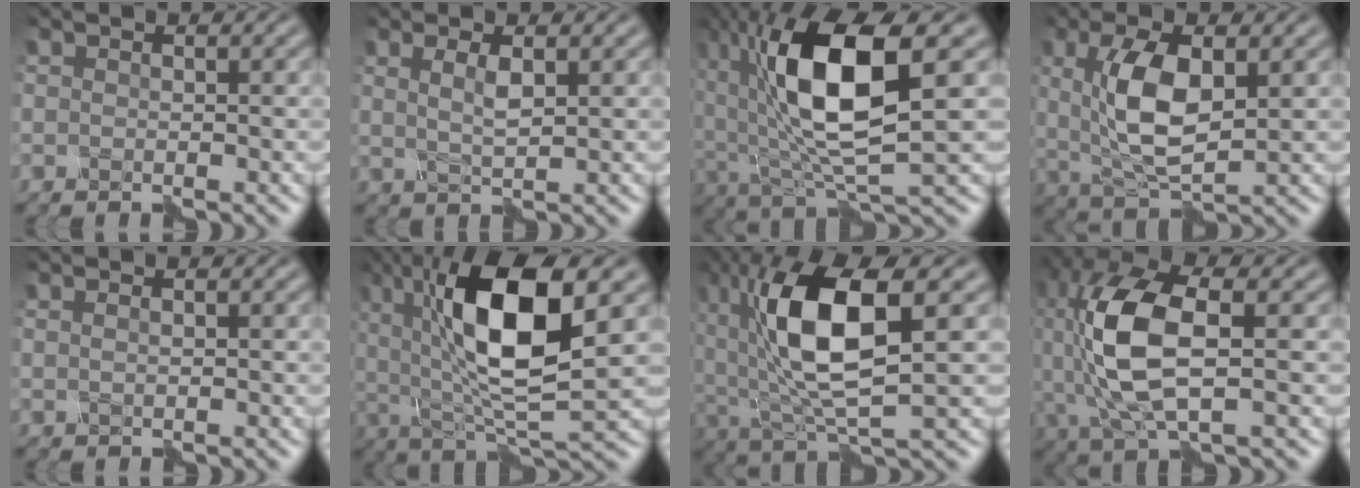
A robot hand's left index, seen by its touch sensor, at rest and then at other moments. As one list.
[{"total": 1.7, "force": [0.7, 0.3, 1.6], "torque": [-0.039, 0.002, 0.018]}, {"total": 12.1, "force": [1.7, 4.8, 11.0], "torque": [-0.206, 0.000, 0.034]}, {"total": 6.6, "force": [0.8, 2.7, 6.0], "torque": [-0.128, 0.001, 0.018]}, {"total": 0.6, "force": [0.5, 0.2, 0.4], "torque": [-0.005, 0.001, 0.005]}, {"total": 11.9, "force": [2.4, 3.7, 11.1], "torque": [-0.198, 0.006, 0.045]}, {"total": 10.7, "force": [1.7, 4.2, 9.7], "torque": [-0.198, 0.004, 0.035]}, {"total": 9.6, "force": [-0.3, 4.1, 8.6], "torque": [-0.203, 0.010, -0.003]}]